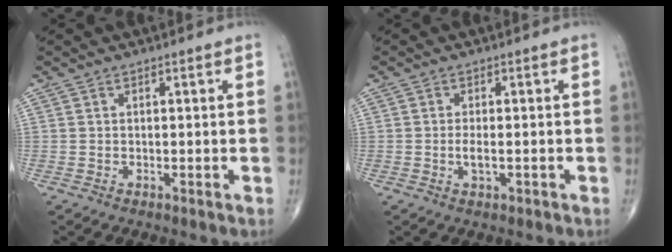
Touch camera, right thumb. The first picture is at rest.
{"total": 2.3, "force": [-0.5, 0.9, 2.0], "torque": [-0.039, -0.001, -0.010]}